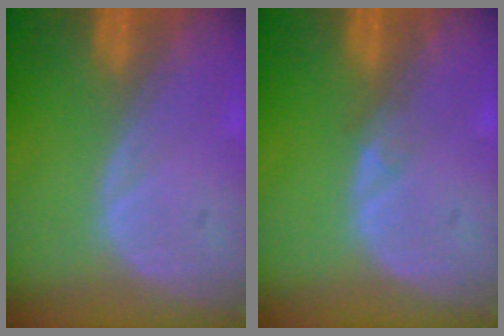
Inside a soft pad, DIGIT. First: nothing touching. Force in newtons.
{"total": 0.8, "press": 0.8, "slide": 0.0}